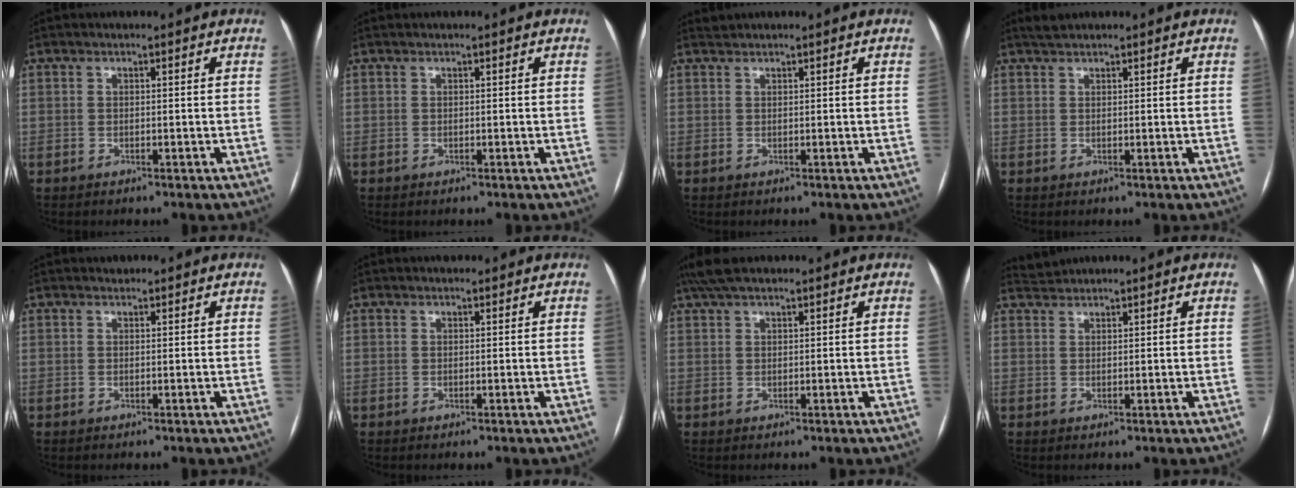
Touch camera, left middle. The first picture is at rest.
{"total": 0.0}
{"total": 0.7, "force": [0.6, -0.1, -0.2], "torque": [-0.004, 0.009, 0.017]}
{"total": 1.6, "force": [1.5, 0.3, 0.5], "torque": [-0.014, 0.012, 0.029]}
{"total": 0.6, "force": [0.5, 0.3, 0.0], "torque": [-0.005, 0.005, 0.008]}
{"total": 0.8, "force": [0.6, 0.5, 0.1], "torque": [-0.005, 0.008, 0.008]}
{"total": 5.4, "force": [4.3, 1.4, 3.0], "torque": [-0.060, 0.034, 0.080]}
{"total": 1.8, "force": [1.7, -0.3, -0.5], "torque": [-0.002, 0.011, 0.042]}